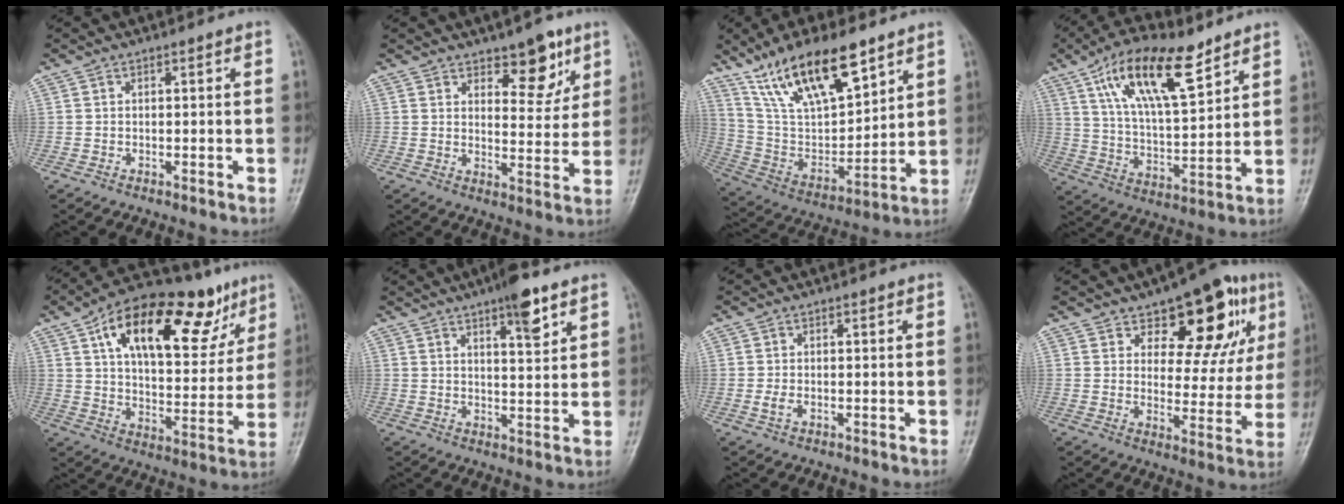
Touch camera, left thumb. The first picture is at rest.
{"total": 8.1, "force": [5.1, 3.9, 4.9], "torque": [-0.035, -0.035, 0.074]}
{"total": 19.4, "force": [12.7, 7.0, 13.0], "torque": [-0.200, -0.049, 0.248]}
{"total": 17.5, "force": [10.0, 6.5, 12.8], "torque": [-0.198, -0.034, 0.182]}
{"total": 25.3, "force": [13.0, 12.0, 18.1], "torque": [-0.237, -0.007, 0.204]}
{"total": 7.4, "force": [4.6, 1.7, 5.6], "torque": [-0.076, -0.023, 0.068]}
{"total": 1.6, "force": [-0.2, 0.9, 1.2], "torque": [-0.028, -0.003, -0.006]}
{"total": 16.1, "force": [8.3, 8.2, 11.1], "torque": [-0.082, -0.032, 0.116]}